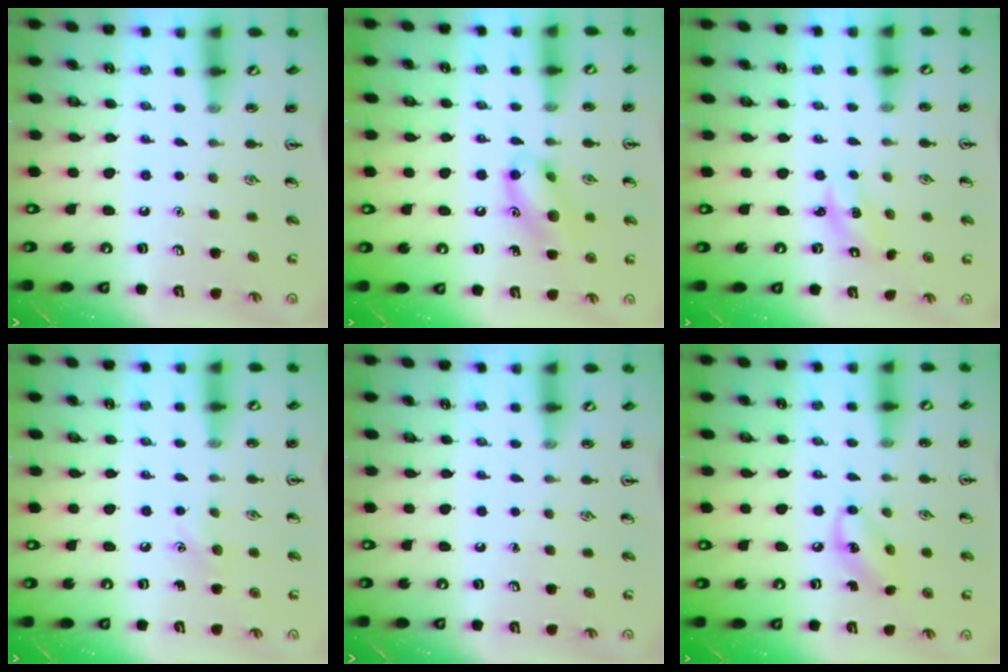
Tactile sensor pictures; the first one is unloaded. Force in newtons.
{"total": 10.6, "press": 10.5, "slide": 1.4}
{"total": 2.3, "press": 2.2, "slide": 0.4}
{"total": 5.3, "press": 5.2, "slide": 1.2}
{"total": 0.0}
{"total": 5.7, "press": 5.6, "slide": 0.6}